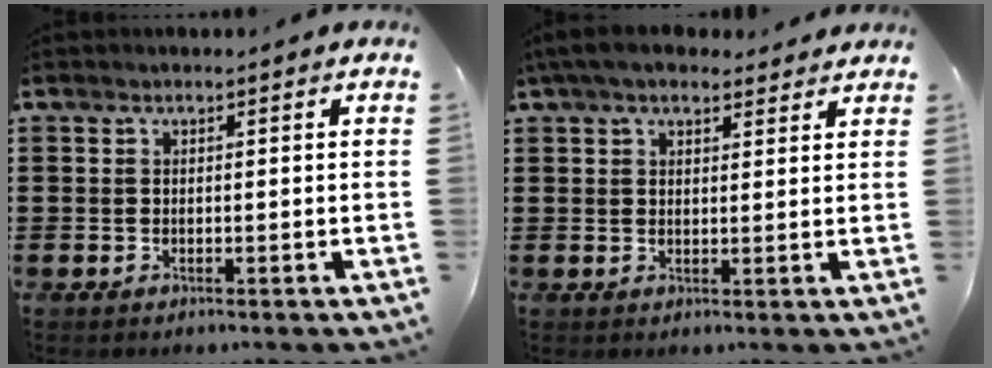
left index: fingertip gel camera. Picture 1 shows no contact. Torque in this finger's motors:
{"motor_torque": [2.14, 0.00, 0.45, 0.21]}